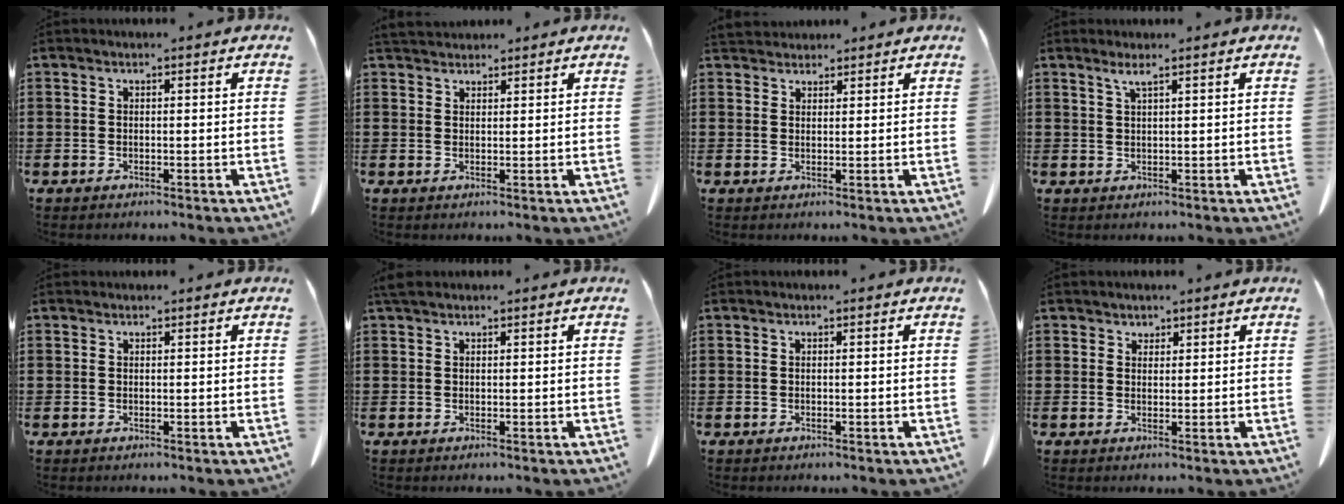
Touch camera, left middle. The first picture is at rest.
{"total": 2.1, "force": [2.0, 0.7, 0.3], "torque": [-0.012, 0.000, 0.042]}
{"total": 2.4, "force": [2.3, 0.7, 0.1], "torque": [-0.010, -0.003, 0.046]}
{"total": 1.4, "force": [1.0, -0.1, 1.1], "torque": [-0.024, -0.004, 0.019]}
{"total": 0.0}
{"total": 1.3, "force": [1.0, 0.3, 0.7], "torque": [-0.018, 0.001, 0.021]}
{"total": 0.0}
{"total": 1.4, "force": [1.2, 0.6, 0.0], "torque": [-0.004, 0.001, 0.026]}